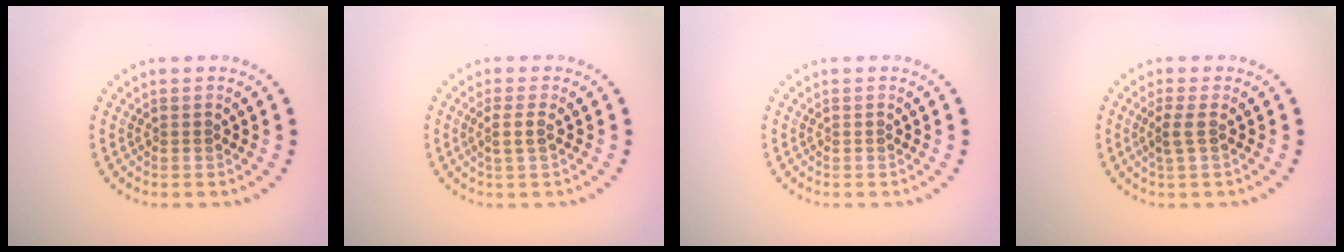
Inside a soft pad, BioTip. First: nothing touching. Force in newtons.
{"total": 1.5, "press": 1.3, "slide": 0.8}
{"total": 0.0}
{"total": 1.6, "press": 1.4, "slide": 0.9}